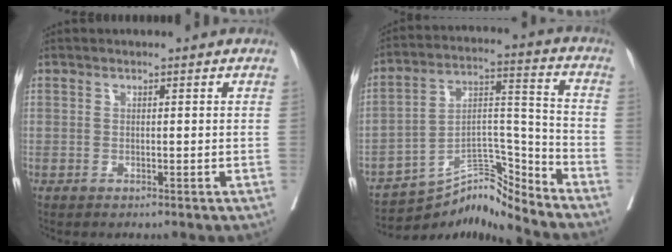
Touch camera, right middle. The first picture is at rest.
{"total": 9.3, "force": [-9.3, -0.4, 0.4], "torque": [-0.001, 0.062, -0.165]}